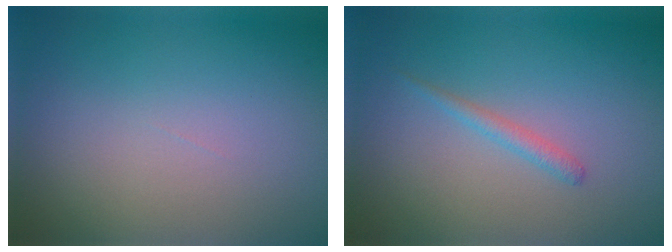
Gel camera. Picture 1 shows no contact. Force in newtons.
{"total": 1.2, "press": 1.1, "slide": 0.1}